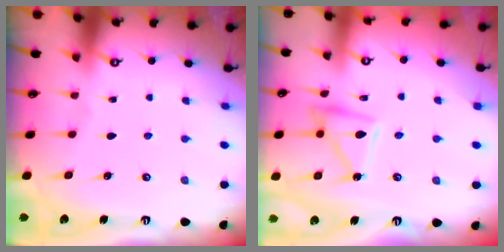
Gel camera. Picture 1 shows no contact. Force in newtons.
{"total": 10.8, "press": 10.7, "slide": 0.9}